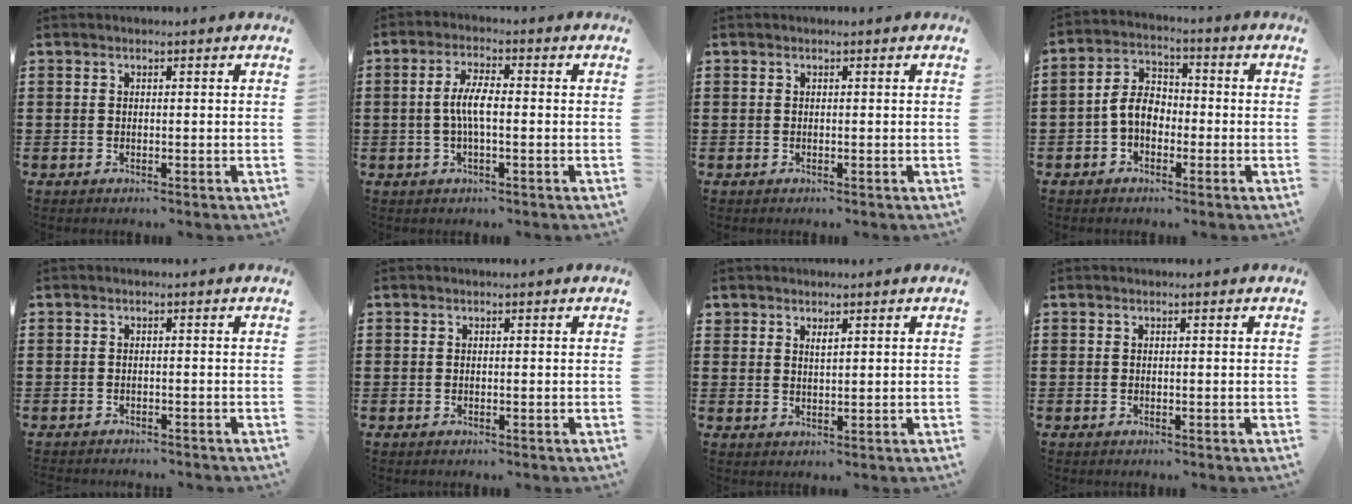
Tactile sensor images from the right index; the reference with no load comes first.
{"total": 4.6, "force": [-0.5, 1.2, 4.4], "torque": [-0.092, 0.000, -0.016]}
{"total": 0.0}
{"total": 5.7, "force": [-1.5, 3.9, 3.8], "torque": [-0.096, 0.009, -0.036]}
{"total": 1.0, "force": [-1.0, 0.0, -0.1], "torque": [0.000, 0.000, -0.021]}
{"total": 0.0}
{"total": 1.4, "force": [1.1, 0.5, 0.7], "torque": [-0.015, 0.003, 0.020]}
{"total": 0.0}